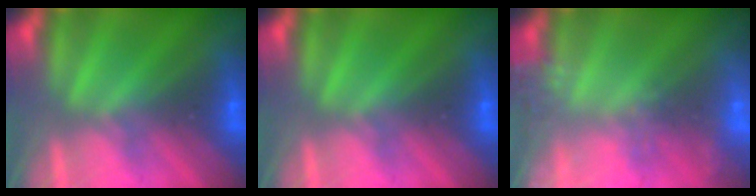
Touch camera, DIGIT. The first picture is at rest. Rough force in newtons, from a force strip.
{"total": 0.0}
{"total": 6.3}